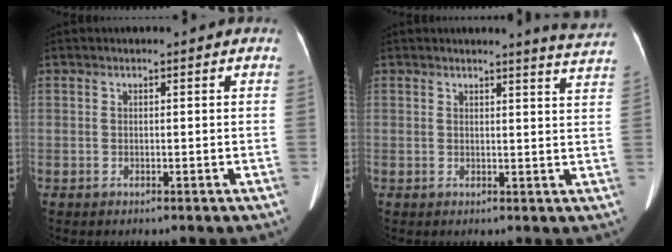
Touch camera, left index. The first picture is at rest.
{"total": 5.4, "force": [5.2, -1.1, 0.8], "torque": [-0.016, -0.040, 0.041]}